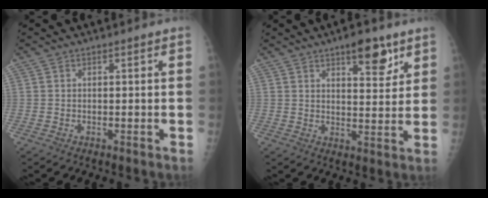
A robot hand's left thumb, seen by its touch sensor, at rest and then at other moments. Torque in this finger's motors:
{"motor_torque": [2.84, 2.16, 0.61, -0.32, 0.11]}